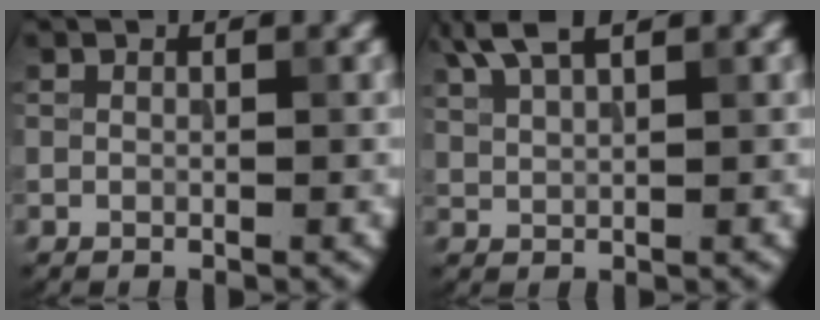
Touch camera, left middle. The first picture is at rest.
{"total": 3.6, "force": [2.6, 0.9, 2.3], "torque": [-0.052, 0.011, 0.053]}